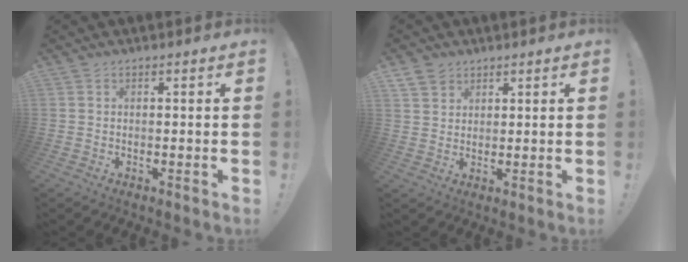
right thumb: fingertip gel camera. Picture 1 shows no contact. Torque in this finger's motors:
{"motor_torque": [0.01, 0.01, -0.10, 0.61, 0.14]}